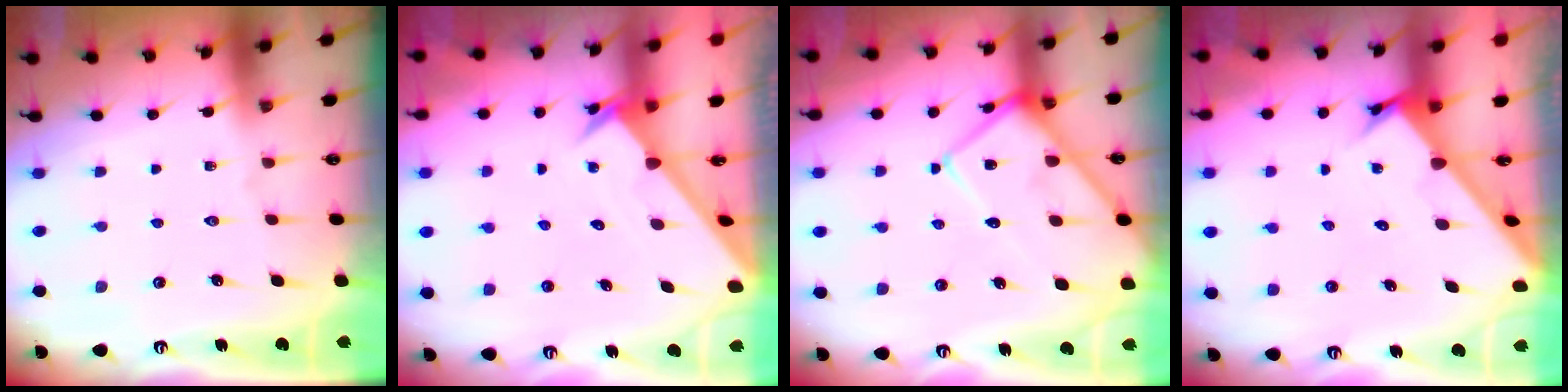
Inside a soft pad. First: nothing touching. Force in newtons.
{"total": 2.2, "press": 2.2, "slide": 0.2}
{"total": 12.0, "press": 12.0, "slide": 1.2}
{"total": 2.6, "press": 2.6, "slide": 0.2}